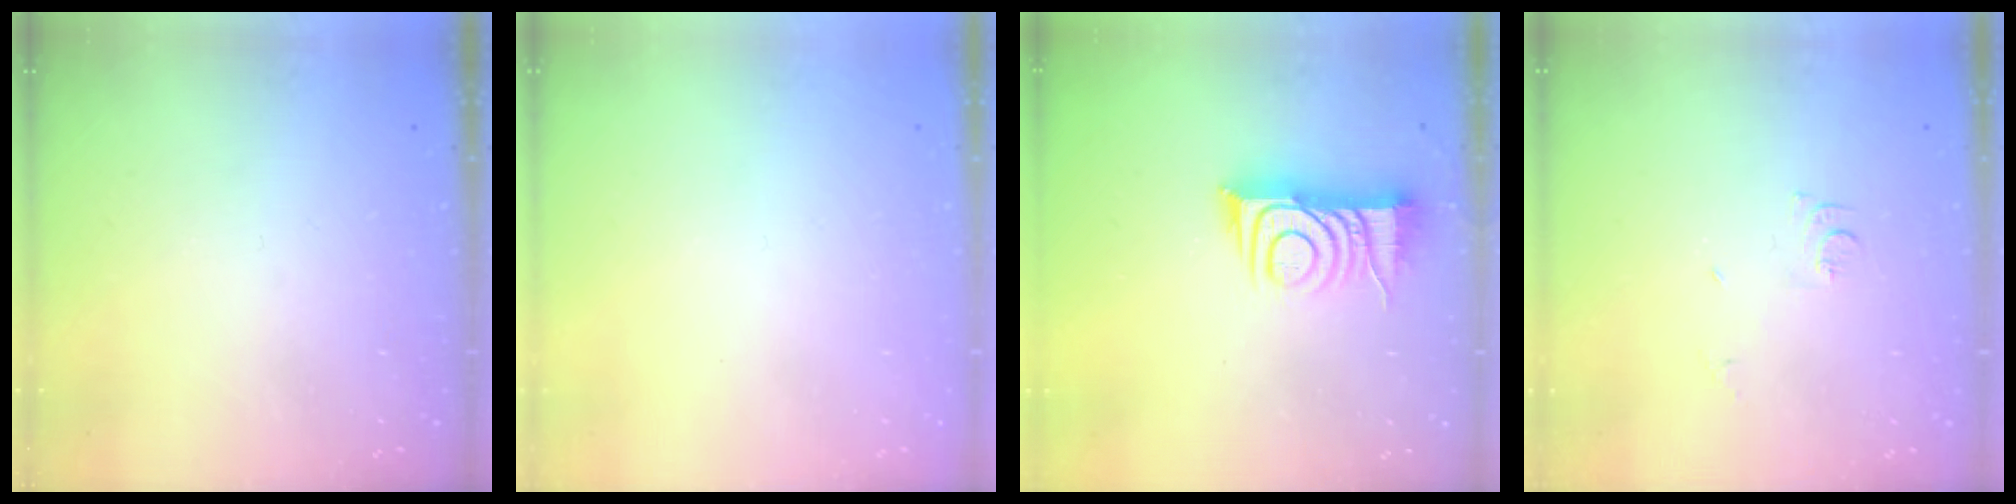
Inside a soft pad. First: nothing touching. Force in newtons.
{"total": 1.6, "press": 1.6, "slide": 0.1}
{"total": 10.9, "press": 10.9, "slide": 0.2}
{"total": 5.7, "press": 5.7, "slide": 0.6}